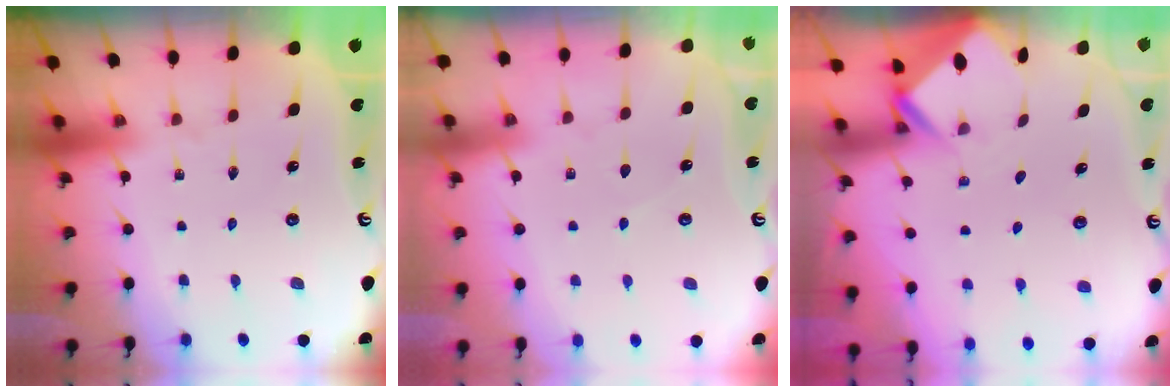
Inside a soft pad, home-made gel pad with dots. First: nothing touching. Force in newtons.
{"total": 3.6, "press": 3.5, "slide": 0.4}
{"total": 2.6, "press": 2.6, "slide": 0.2}